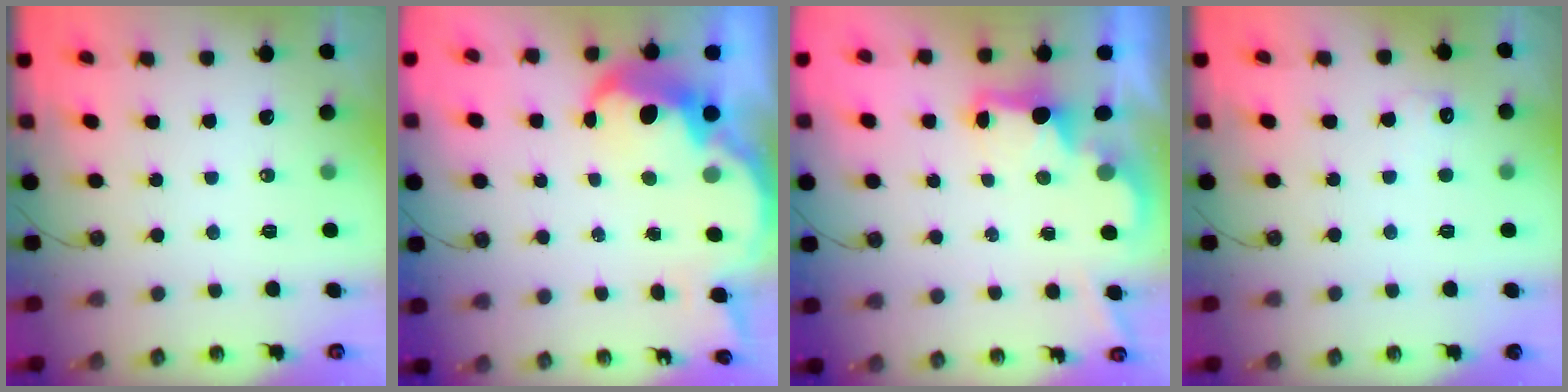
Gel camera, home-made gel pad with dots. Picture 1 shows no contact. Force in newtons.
{"total": 8.5, "press": 8.4, "slide": 0.6}
{"total": 2.3, "press": 2.2, "slide": 0.7}
{"total": 5.8, "press": 5.7, "slide": 1.3}